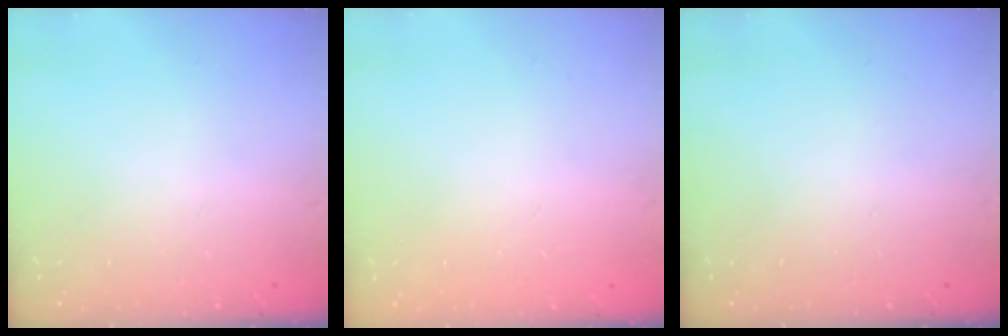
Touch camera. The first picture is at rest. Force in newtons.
{"total": 0.0}
{"total": 0.0}